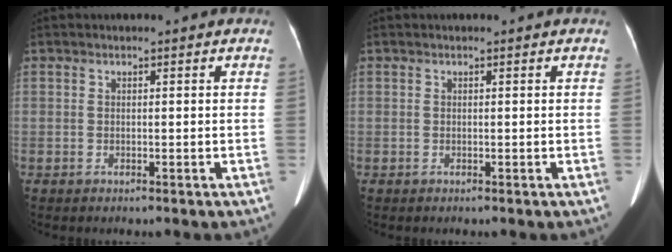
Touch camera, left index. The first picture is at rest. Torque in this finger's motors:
{"motor_torque": [-0.11, 0.00, -0.01, 0.00]}